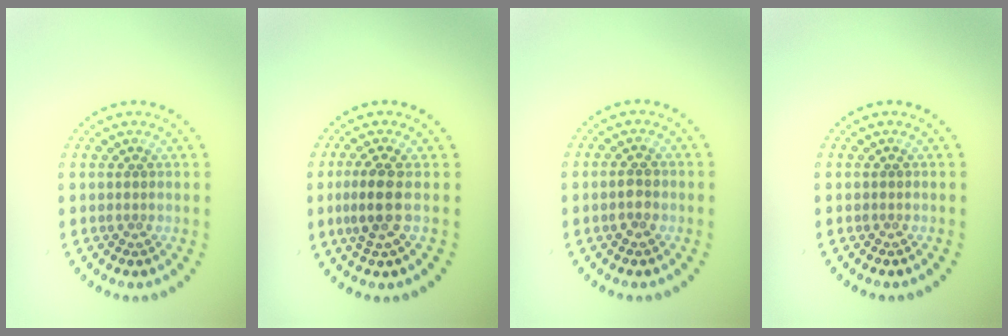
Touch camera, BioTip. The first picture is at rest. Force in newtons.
{"total": 2.6, "press": 2.3, "slide": 1.3}
{"total": 1.6, "press": 1.6, "slide": 0.2}
{"total": 0.0}